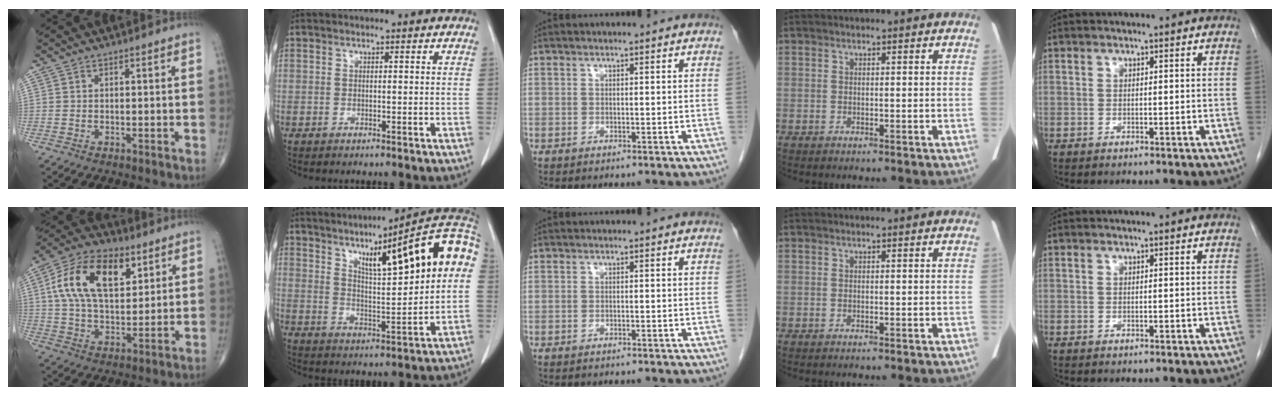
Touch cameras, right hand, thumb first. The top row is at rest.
{"thumb": {"total": 18.0, "force": [6.4, 10.0, 13.5], "torque": [-0.223, -0.003, 0.113]}, "index": {"total": 18.0, "force": [5.6, 2.4, 16.9], "torque": [-0.241, 0.027, 0.077]}, "middle": {"total": 4.9, "force": [-4.4, 1.1, 1.8], "torque": [-0.020, -0.003, -0.053]}}